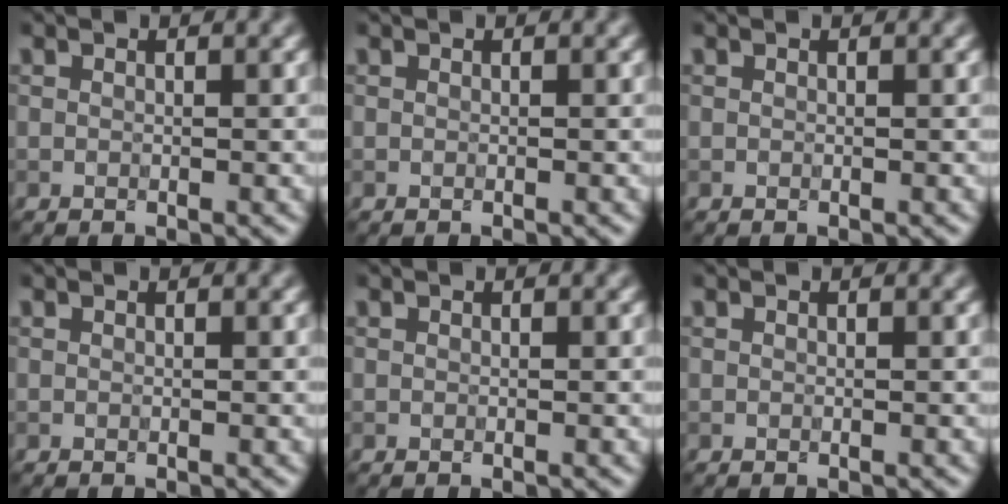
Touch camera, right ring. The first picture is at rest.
{"total": 0.0}
{"total": 0.0}
{"total": 0.0}
{"total": 0.0}
{"total": 0.0}